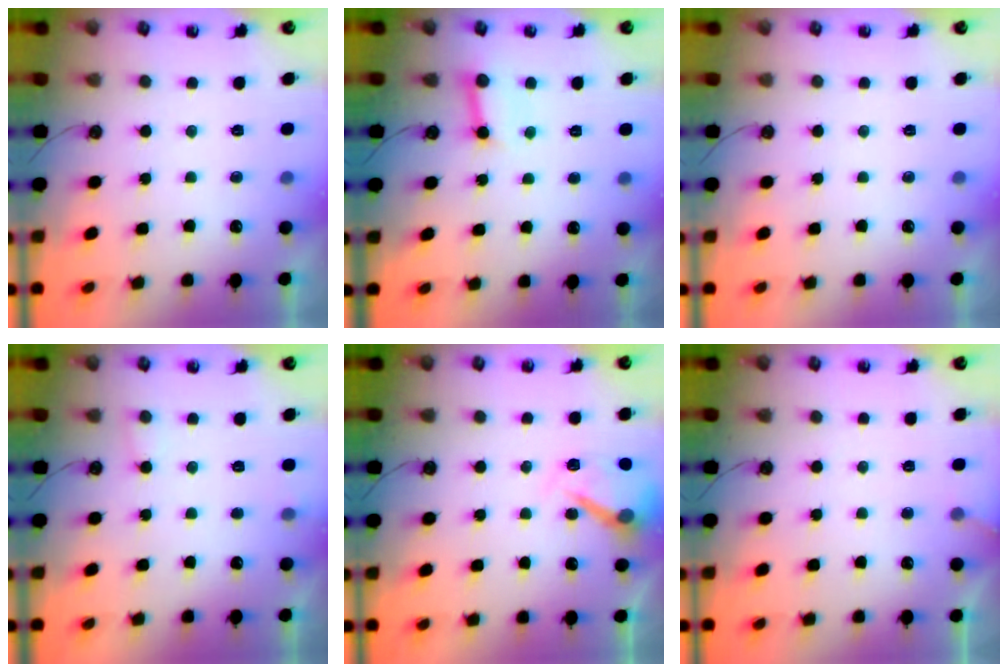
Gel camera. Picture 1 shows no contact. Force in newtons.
{"total": 4.6, "press": 4.6, "slide": 0.6}
{"total": 0.0}
{"total": 6.3, "press": 6.3, "slide": 0.4}
{"total": 12.6, "press": 12.5, "slide": 1.4}
{"total": 4.1, "press": 4.0, "slide": 0.4}